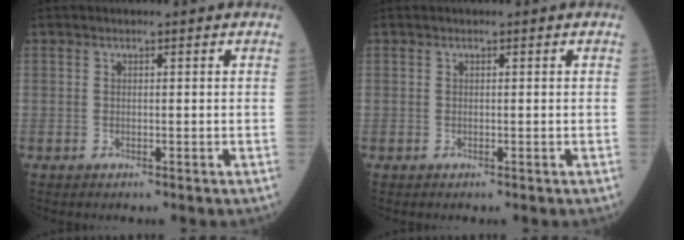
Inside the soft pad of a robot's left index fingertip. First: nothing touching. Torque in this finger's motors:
{"motor_torque": [0.00, 0.00, 0.00, 0.00]}